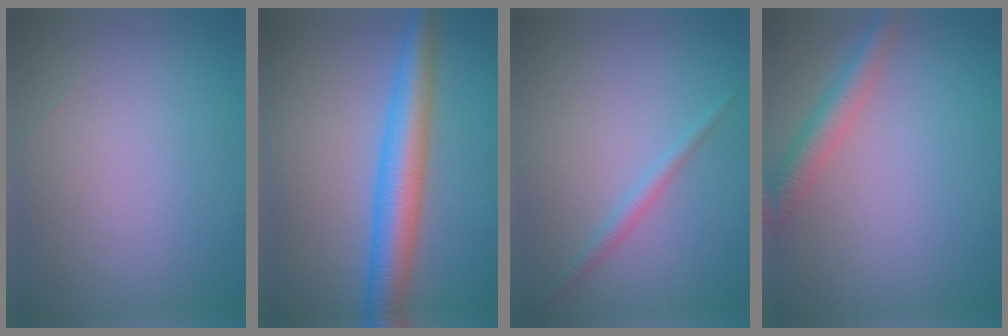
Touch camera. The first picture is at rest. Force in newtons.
{"total": 6.3, "press": 6.3, "slide": 0.1}
{"total": 1.3, "press": 1.3, "slide": 0.0}
{"total": 3.2, "press": 3.2, "slide": 0.1}